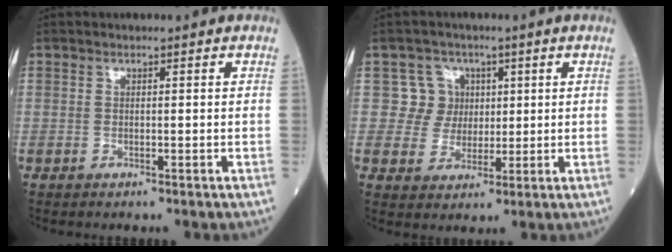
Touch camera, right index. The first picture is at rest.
{"total": 5.4, "force": [1.5, 5.2, 0.0], "torque": [0.007, 0.014, 0.030]}